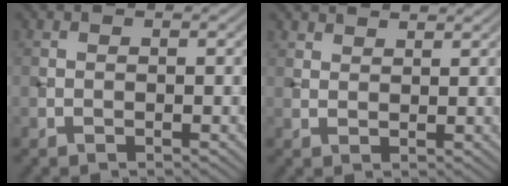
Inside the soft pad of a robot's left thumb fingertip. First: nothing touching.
{"total": 2.4, "force": [2.2, 0.8, 0.7], "torque": [-0.016, -0.001, 0.045]}